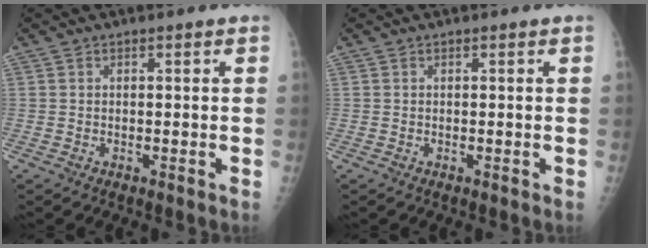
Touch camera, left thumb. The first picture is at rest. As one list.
[{"total": 0.0}]